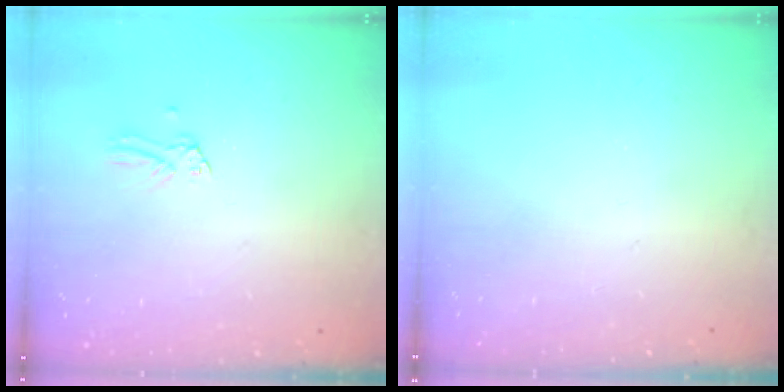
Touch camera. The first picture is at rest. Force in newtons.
{"total": 0.0}